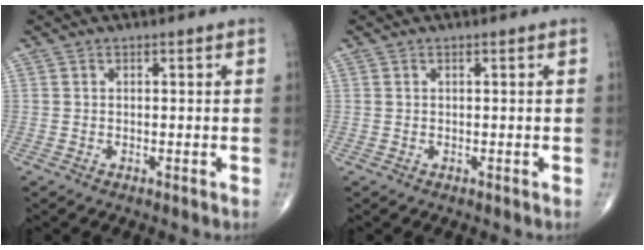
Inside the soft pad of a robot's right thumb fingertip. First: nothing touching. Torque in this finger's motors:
{"motor_torque": [-0.28, 0.07, 0.16, 0.11, -0.02]}